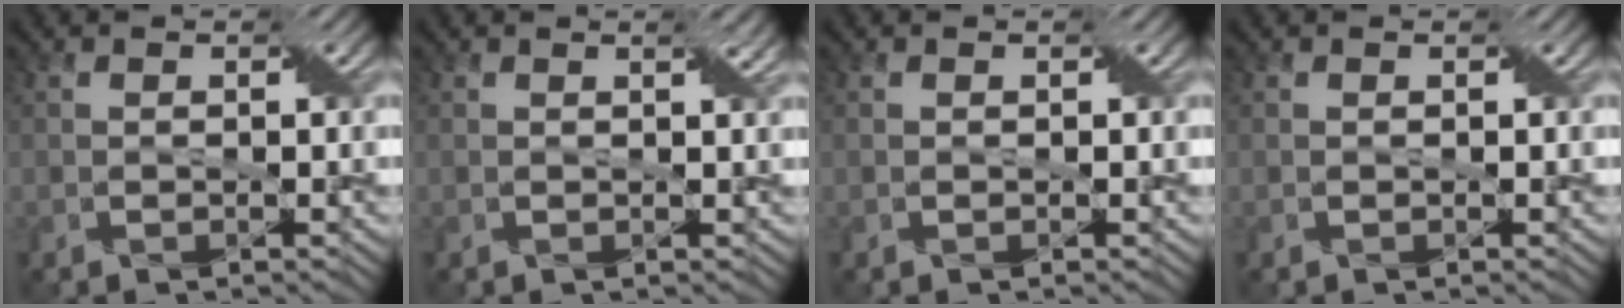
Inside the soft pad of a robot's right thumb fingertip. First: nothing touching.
{"total": 1.2, "force": [0.7, 0.0, 1.0], "torque": [-0.018, 0.004, 0.010]}
{"total": 0.0}
{"total": 0.0}